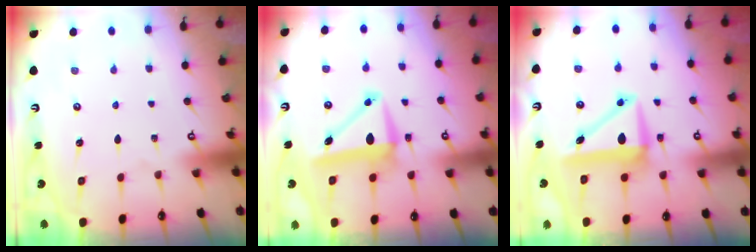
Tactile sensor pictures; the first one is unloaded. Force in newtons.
{"total": 9.3, "press": 9.2, "slide": 1.7}
{"total": 8.4, "press": 8.3, "slide": 1.4}